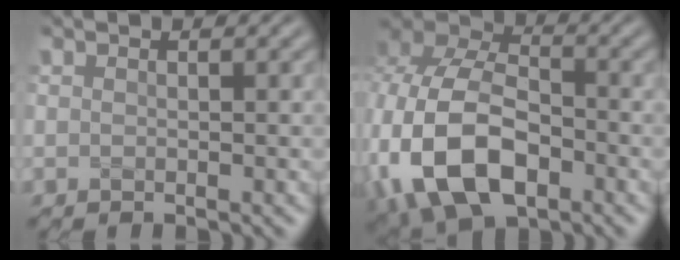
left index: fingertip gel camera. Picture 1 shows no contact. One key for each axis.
{"total": 13.8, "fx": -3.6, "fy": 9.1, "fz": 9.8, "tx": -0.231, "ty": -0.029, "tz": -0.064}